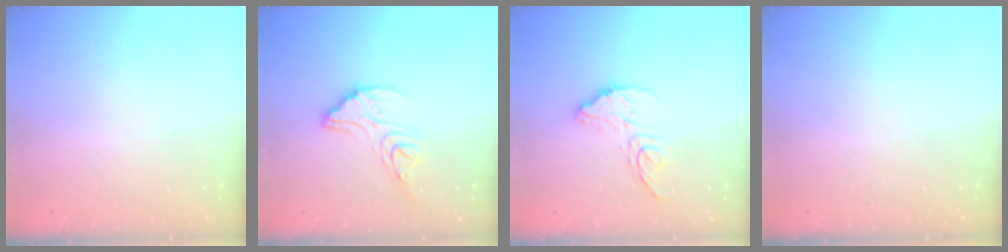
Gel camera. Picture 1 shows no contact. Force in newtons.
{"total": 13.1, "press": 13.1, "slide": 1.1}
{"total": 11.4, "press": 11.4, "slide": 0.9}
{"total": 0.0}